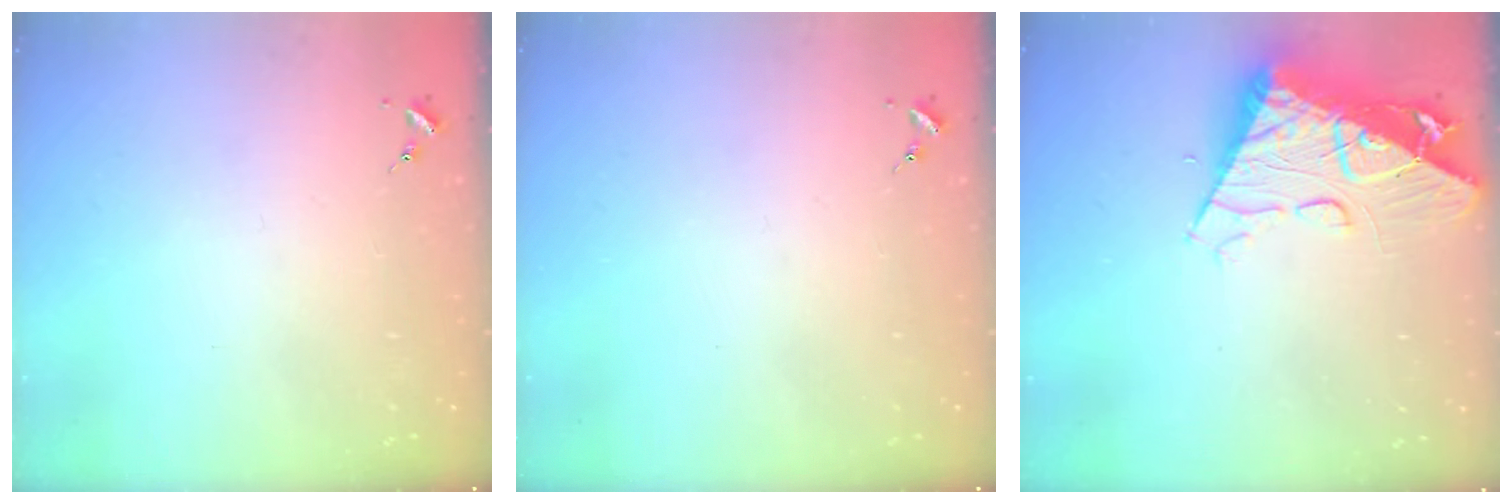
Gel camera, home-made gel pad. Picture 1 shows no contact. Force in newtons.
{"total": 0.0}
{"total": 14.5, "press": 14.5, "slide": 1.5}